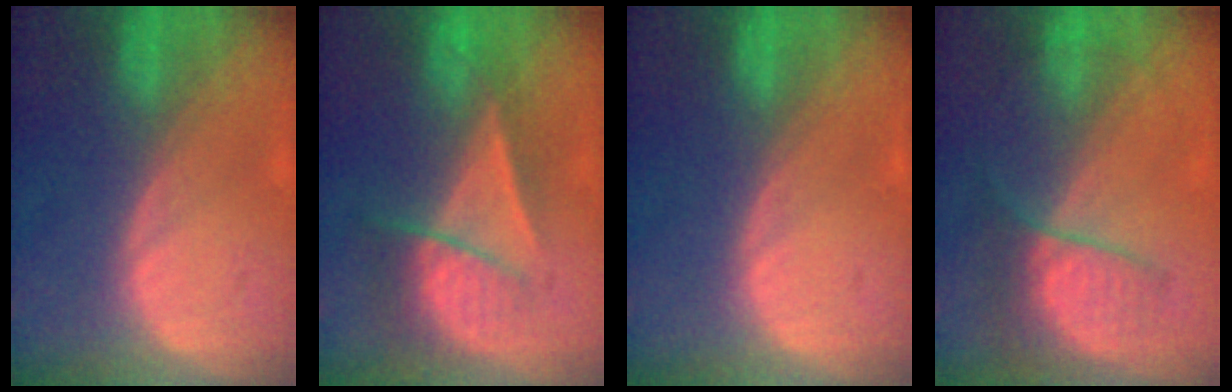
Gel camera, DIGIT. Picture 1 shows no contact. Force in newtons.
{"total": 7.1, "press": 6.1, "slide": 3.7}
{"total": 0.0}
{"total": 6.8, "press": 6.0, "slide": 3.3}